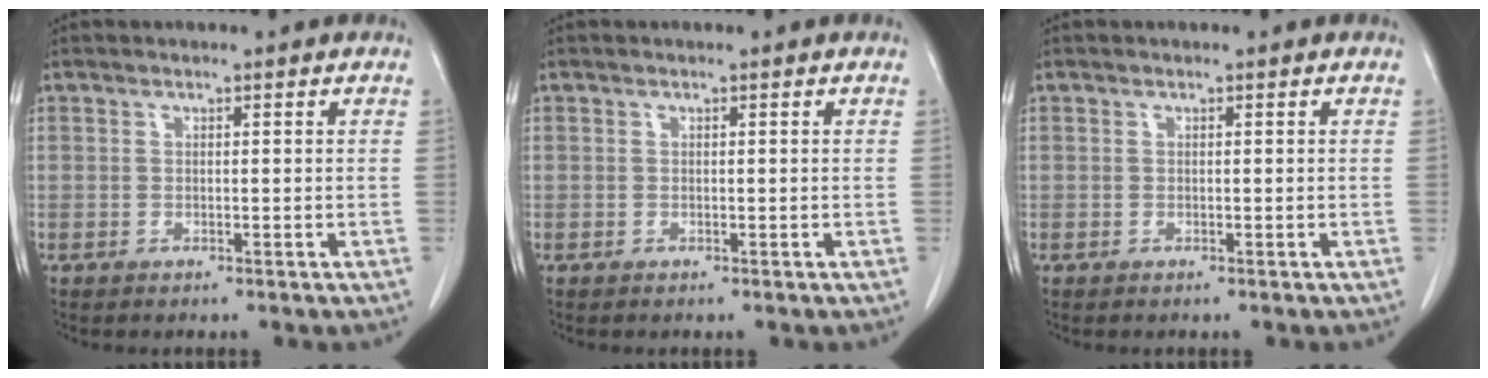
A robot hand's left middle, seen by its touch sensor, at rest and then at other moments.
{"total": 0.0}
{"total": 0.0}